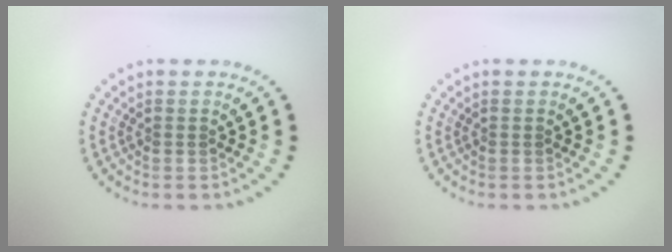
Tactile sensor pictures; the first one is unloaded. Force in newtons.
{"total": 0.0}